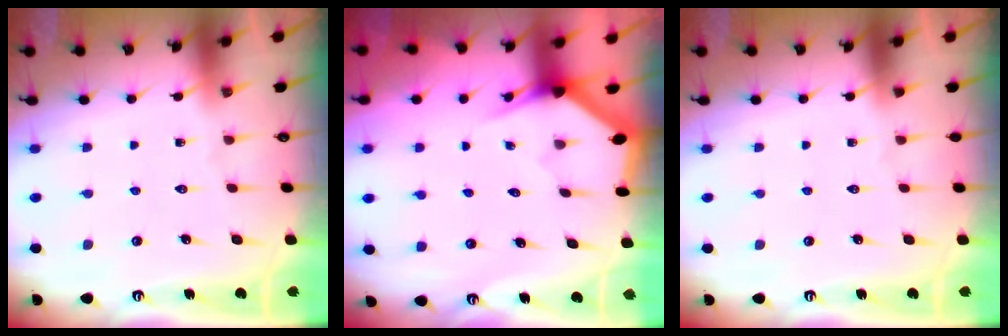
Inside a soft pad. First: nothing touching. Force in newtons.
{"total": 3.2, "press": 3.2, "slide": 0.2}
{"total": 0.0}